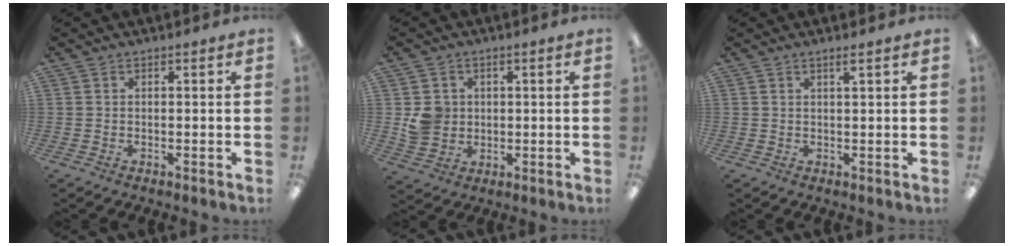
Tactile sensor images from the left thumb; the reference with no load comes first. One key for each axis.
{"total": 5.7, "fx": 0.8, "fy": 5.4, "fz": 1.8, "tx": -0.021, "ty": 0.005, "tz": 0.015}
{"total": 1.5, "fx": 1.2, "fy": -0.1, "fz": 1.0, "tx": -0.022, "ty": -0.002, "tz": 0.020}